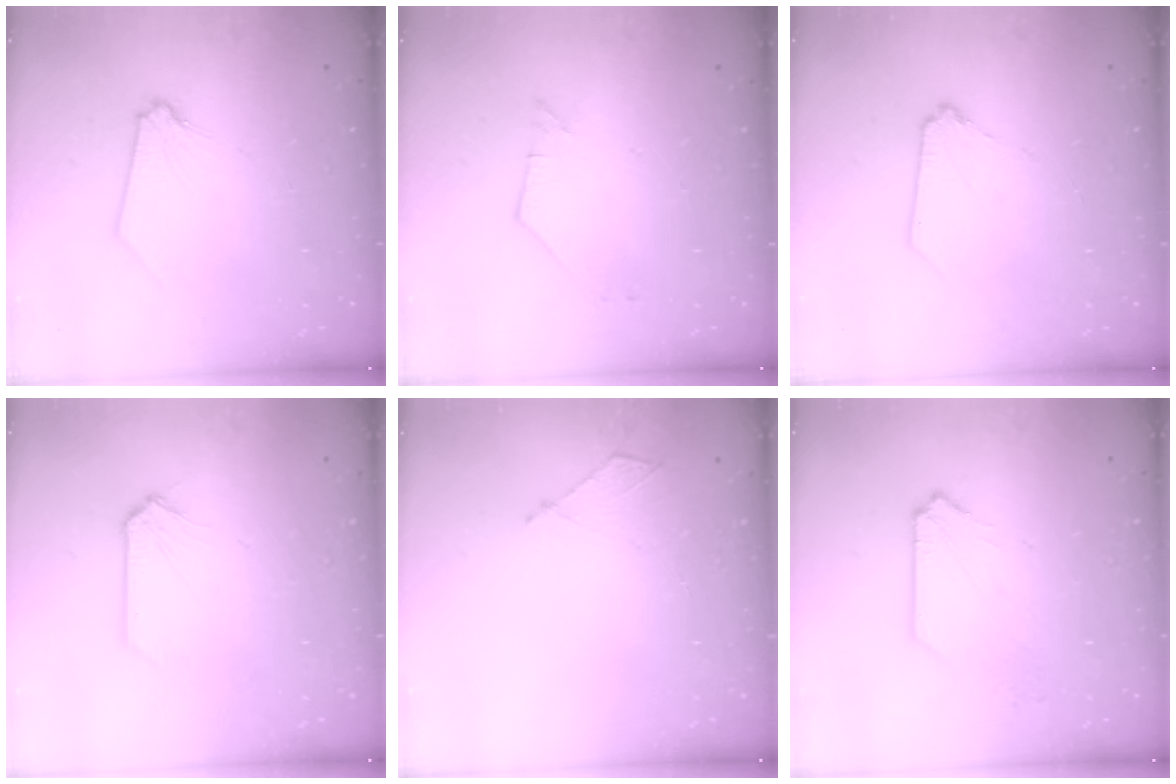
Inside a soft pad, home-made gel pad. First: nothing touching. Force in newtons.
{"total": 2.2, "press": 2.2, "slide": 0.4}
{"total": 0.6, "press": 0.6, "slide": 0.1}
{"total": 0.0}
{"total": 3.9, "press": 3.9, "slide": 0.5}
{"total": 2.4, "press": 2.4, "slide": 0.3}